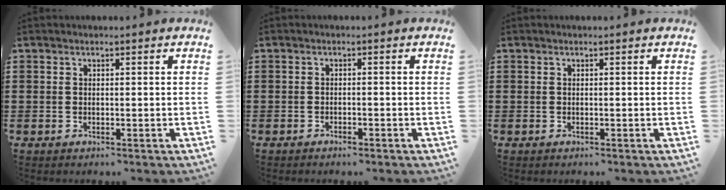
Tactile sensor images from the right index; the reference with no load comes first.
{"total": 0.9, "force": [-0.8, 0.0, 0.3], "torque": [-0.008, -0.002, -0.017]}
{"total": 0.0}